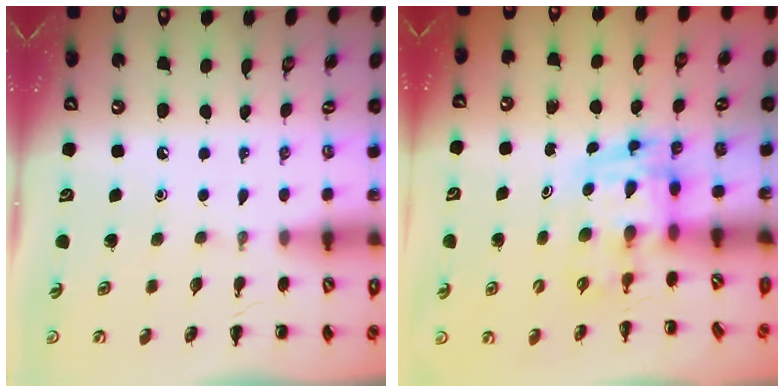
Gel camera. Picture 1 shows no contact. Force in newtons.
{"total": 3.4, "press": 3.4, "slide": 0.6}